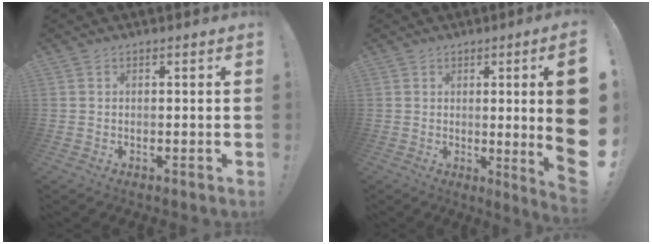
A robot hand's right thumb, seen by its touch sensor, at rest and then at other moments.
{"total": 11.0, "force": [0.9, -1.2, 10.9], "torque": [-0.161, -0.024, 0.008]}